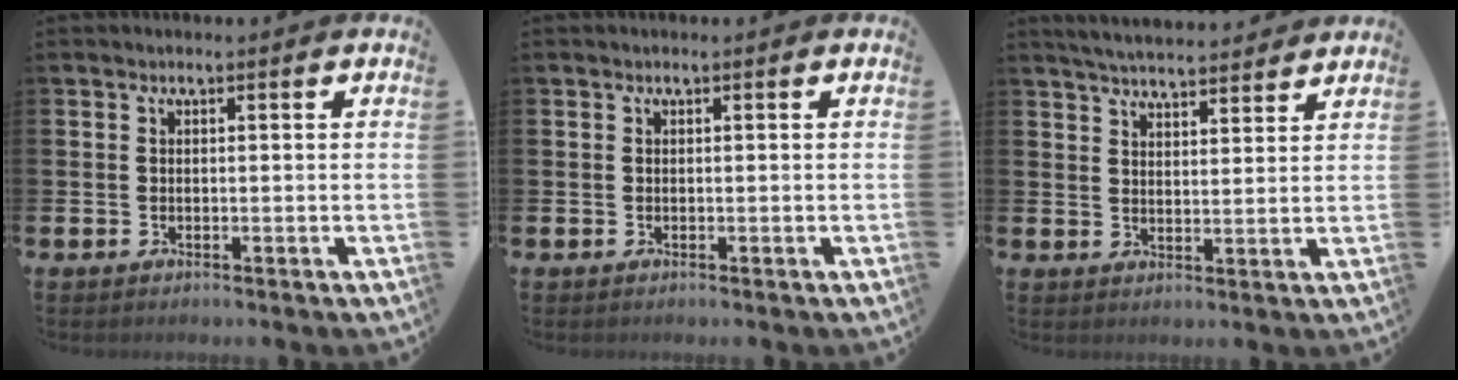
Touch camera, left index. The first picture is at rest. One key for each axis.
{"total": 0.0}
{"total": 4.8, "fx": 4.8, "fy": 0.3, "fz": 0.5, "tx": -0.020, "ty": -0.025, "tz": 0.085}